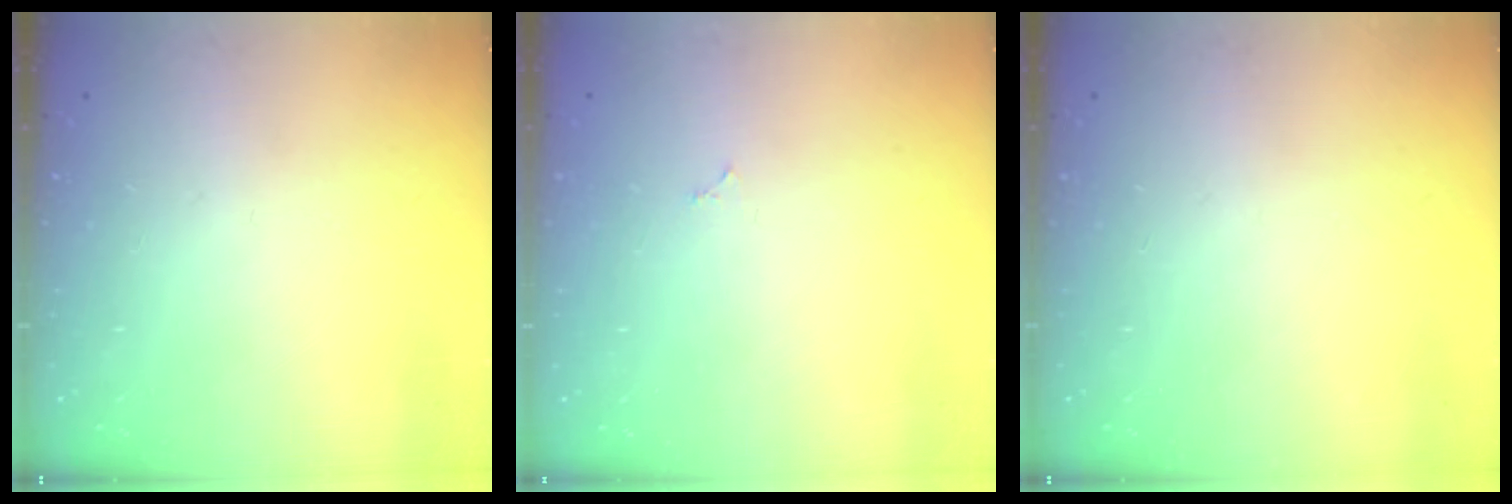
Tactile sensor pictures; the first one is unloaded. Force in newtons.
{"total": 1.8, "press": 1.8, "slide": 0.3}
{"total": 0.0}